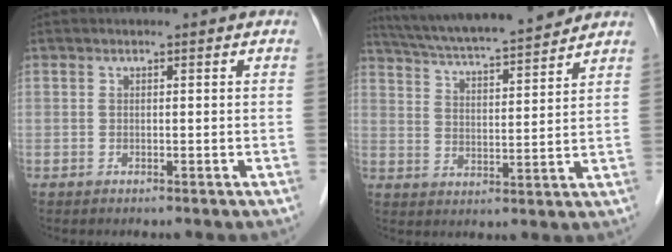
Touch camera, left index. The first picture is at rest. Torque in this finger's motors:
{"motor_torque": [0.06, -0.49, 0.56, 0.09]}